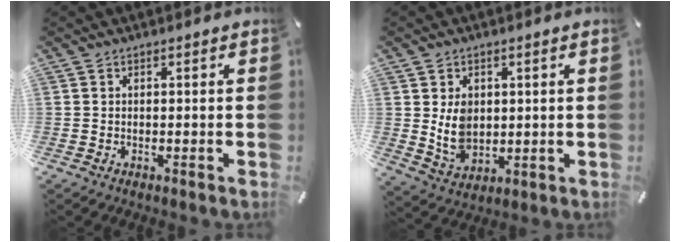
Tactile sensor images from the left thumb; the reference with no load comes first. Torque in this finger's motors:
{"motor_torque": [1.12, 1.10, 0.98, -0.03, 0.07]}